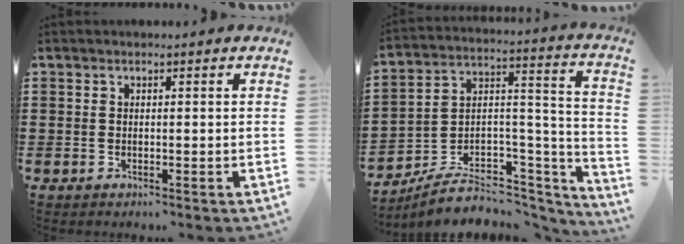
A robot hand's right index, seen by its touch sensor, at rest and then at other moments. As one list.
[{"total": 6.2, "force": [-4.8, 3.6, 1.9], "torque": [-0.029, 0.005, -0.084]}]